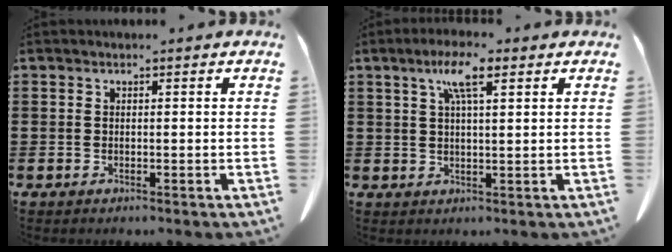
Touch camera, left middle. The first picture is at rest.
{"total": 5.9, "force": [3.1, 1.2, 4.8], "torque": [-0.094, 0.009, 0.049]}